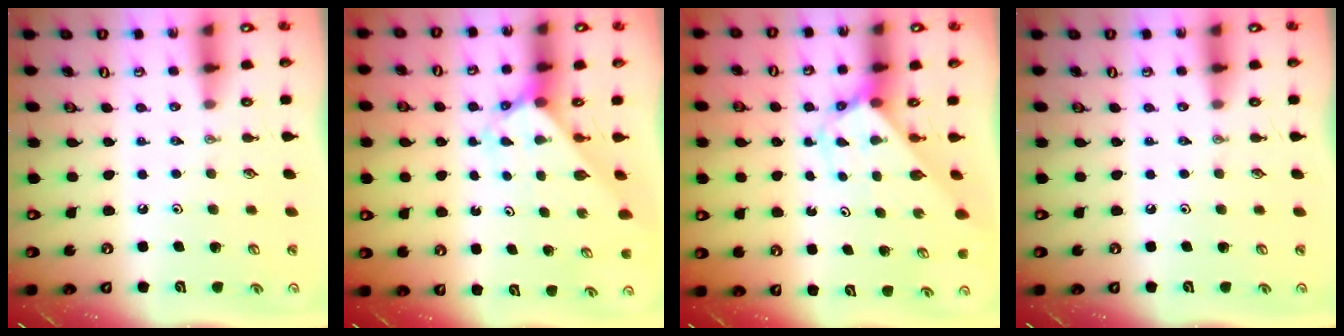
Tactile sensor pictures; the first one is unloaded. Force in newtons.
{"total": 2.5, "press": 2.5, "slide": 0.2}
{"total": 2.9, "press": 2.9, "slide": 0.2}
{"total": 0.0}